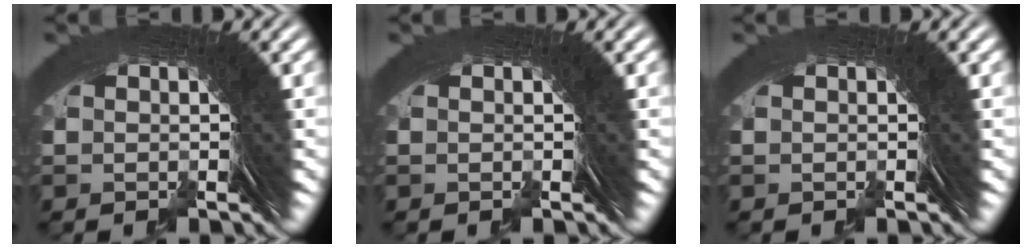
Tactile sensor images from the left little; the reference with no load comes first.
{"total": 0.0}
{"total": 0.0}